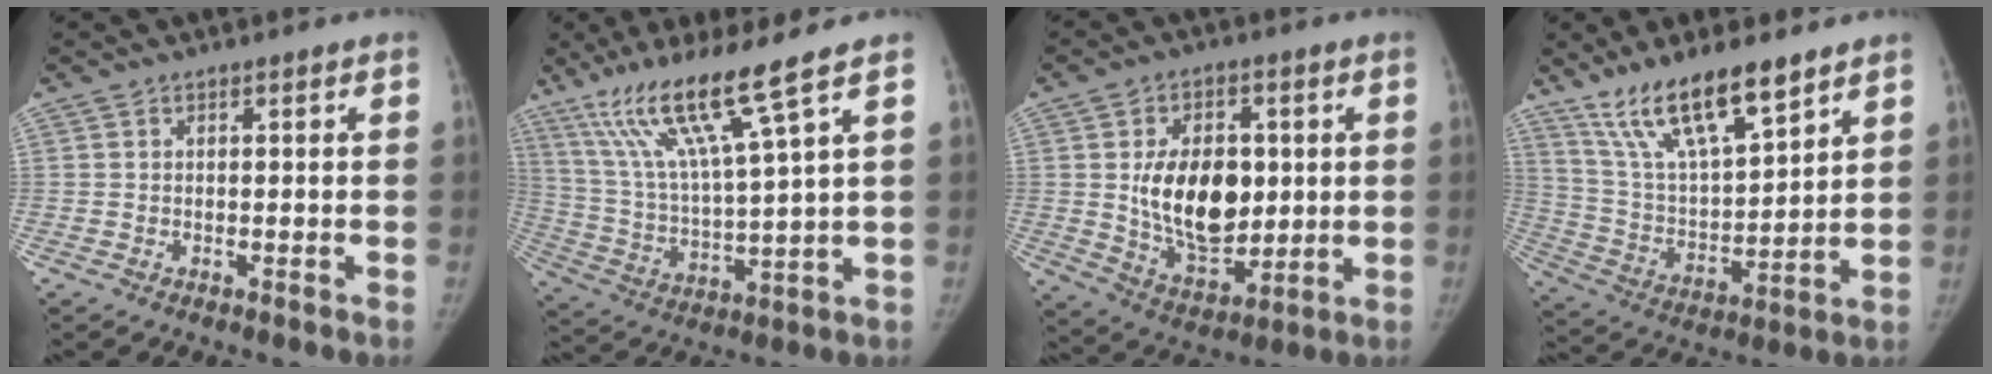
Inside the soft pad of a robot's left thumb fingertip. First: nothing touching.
{"total": 15.2, "force": [9.7, -0.3, 11.7], "torque": [-0.218, -0.045, 0.189]}
{"total": 15.8, "force": [1.5, 10.0, 12.2], "torque": [-0.149, -0.020, 0.038]}
{"total": 16.9, "force": [11.9, 4.9, 11.1], "torque": [-0.174, -0.056, 0.232]}